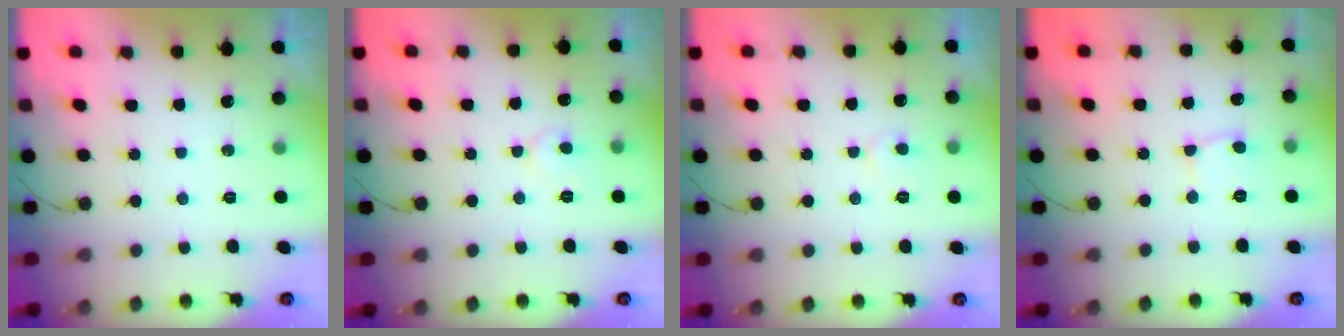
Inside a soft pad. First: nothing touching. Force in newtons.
{"total": 5.5, "press": 5.5, "slide": 0.4}
{"total": 4.3, "press": 4.3, "slide": 0.4}
{"total": 2.4, "press": 2.4, "slide": 0.1}